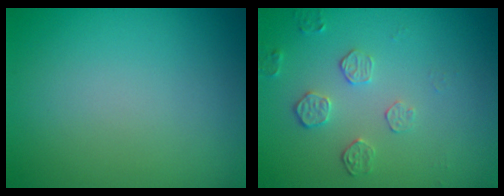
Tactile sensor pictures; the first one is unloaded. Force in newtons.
{"total": 1.8, "press": 1.2, "slide": 1.3}